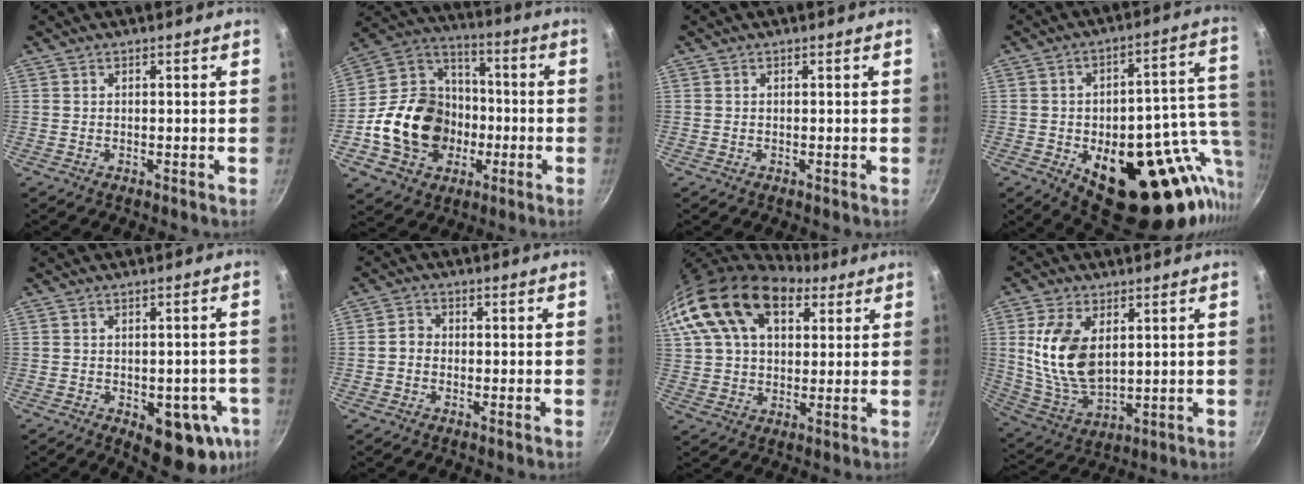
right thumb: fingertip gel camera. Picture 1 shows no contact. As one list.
[{"total": 20.6, "force": [-4.5, 16.8, 11.2], "torque": [-0.173, 0.049, -0.074]}, {"total": 0.0}, {"total": 28.5, "force": [-6.8, 14.1, 23.8], "torque": [-0.258, 0.004, -0.076]}, {"total": 12.5, "force": [-4.0, 6.6, 9.8], "torque": [-0.065, 0.008, -0.040]}, {"total": 3.1, "force": [-0.5, 2.8, 1.3], "torque": [-0.008, 0.014, -0.015]}, {"total": 24.3, "force": [11.5, 15.2, 15.1], "torque": [-0.301, 0.023, 0.201]}, {"total": 14.2, "force": [3.0, 8.5, 11.0], "torque": [-0.200, -0.026, 0.073]}]